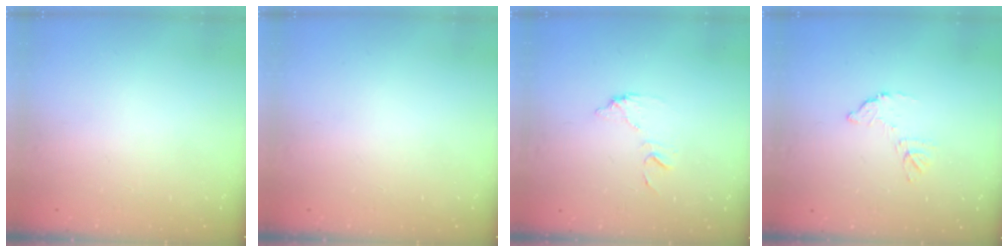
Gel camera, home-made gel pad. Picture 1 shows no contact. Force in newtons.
{"total": 0.0}
{"total": 7.6, "press": 7.6, "slide": 0.4}
{"total": 7.7, "press": 7.7, "slide": 0.4}